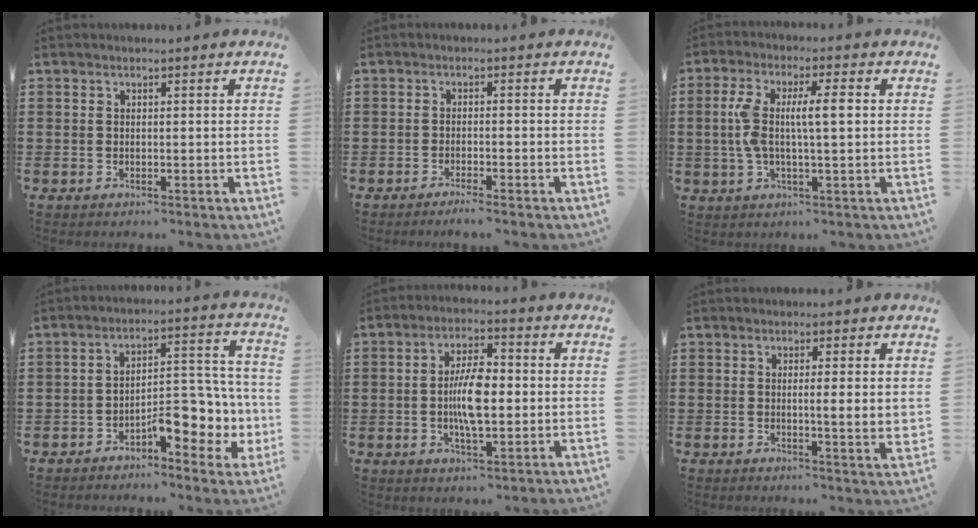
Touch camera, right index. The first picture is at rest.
{"total": 1.7, "force": [-1.5, -0.2, 0.7], "torque": [-0.011, -0.001, -0.028]}
{"total": 7.3, "force": [0.6, 1.8, 7.1], "torque": [-0.146, 0.000, 0.003]}
{"total": 8.0, "force": [-3.3, 4.0, 6.1], "torque": [-0.076, -0.004, -0.060]}
{"total": 7.8, "force": [-0.3, 2.8, 7.3], "torque": [-0.149, 0.002, -0.012]}
{"total": 3.4, "force": [0.2, 0.1, 3.4], "torque": [-0.054, -0.007, 0.001]}